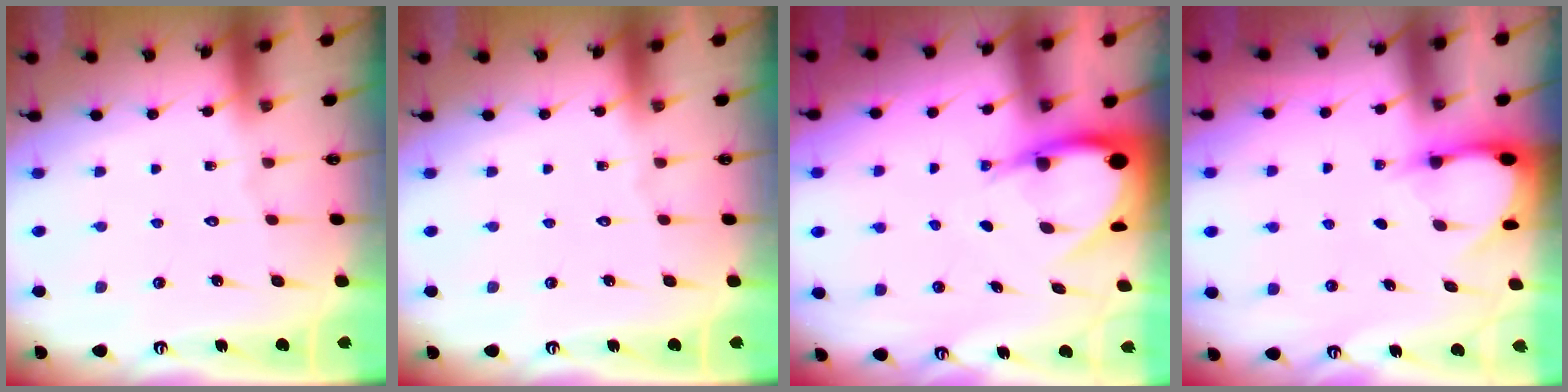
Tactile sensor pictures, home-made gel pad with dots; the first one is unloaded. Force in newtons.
{"total": 0.0}
{"total": 6.7, "press": 6.7, "slide": 0.7}
{"total": 2.9, "press": 2.9, "slide": 0.3}